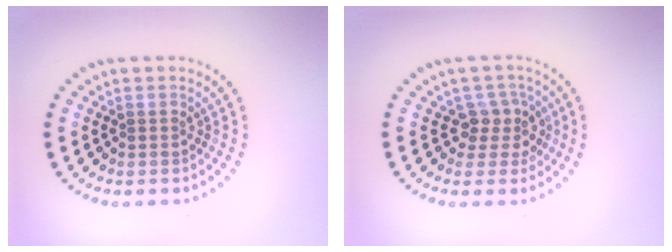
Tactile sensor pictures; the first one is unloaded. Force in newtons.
{"total": 2.6, "press": 2.0, "slide": 1.7}